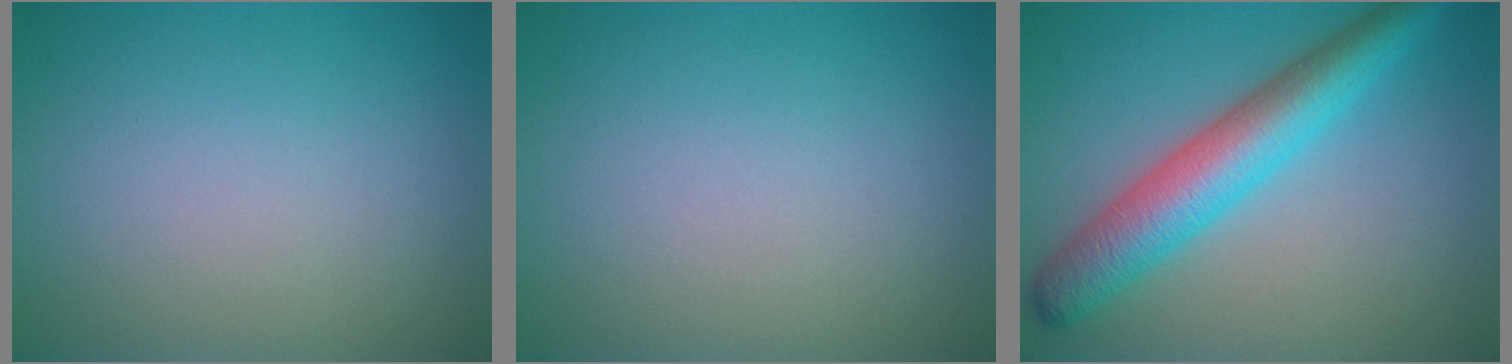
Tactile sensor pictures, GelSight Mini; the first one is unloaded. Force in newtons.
{"total": 0.0}
{"total": 6.6, "press": 6.6, "slide": 0.1}